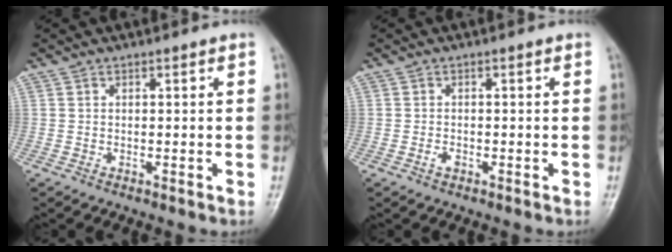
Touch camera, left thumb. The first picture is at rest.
{"total": 1.1, "force": [-0.6, 0.7, 0.7], "torque": [-0.013, 0.002, -0.012]}